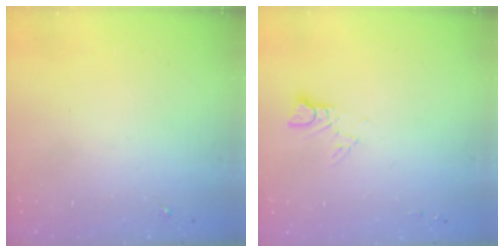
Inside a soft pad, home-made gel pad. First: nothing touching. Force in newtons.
{"total": 3.2, "press": 3.2, "slide": 0.3}